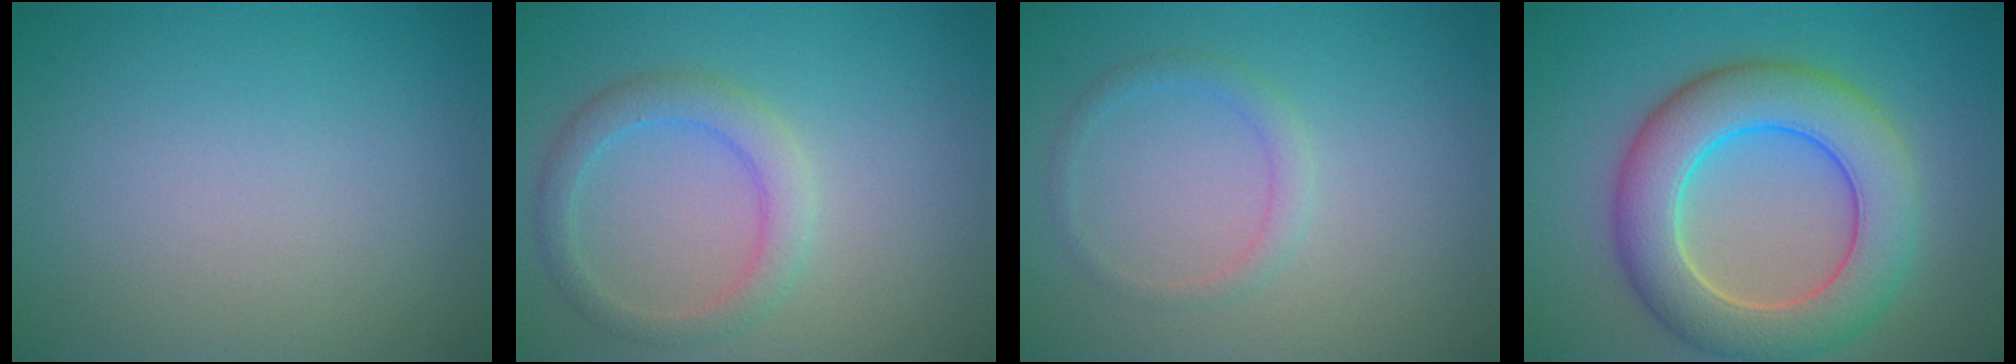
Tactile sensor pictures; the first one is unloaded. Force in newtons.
{"total": 2.9, "press": 2.9, "slide": 0.1}
{"total": 1.4, "press": 1.4, "slide": 0.1}
{"total": 8.6, "press": 8.6, "slide": 0.4}